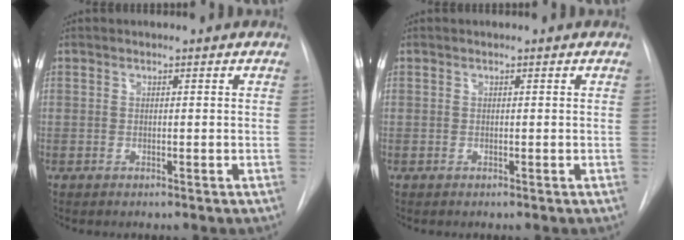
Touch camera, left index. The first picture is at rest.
{"total": 0.0}